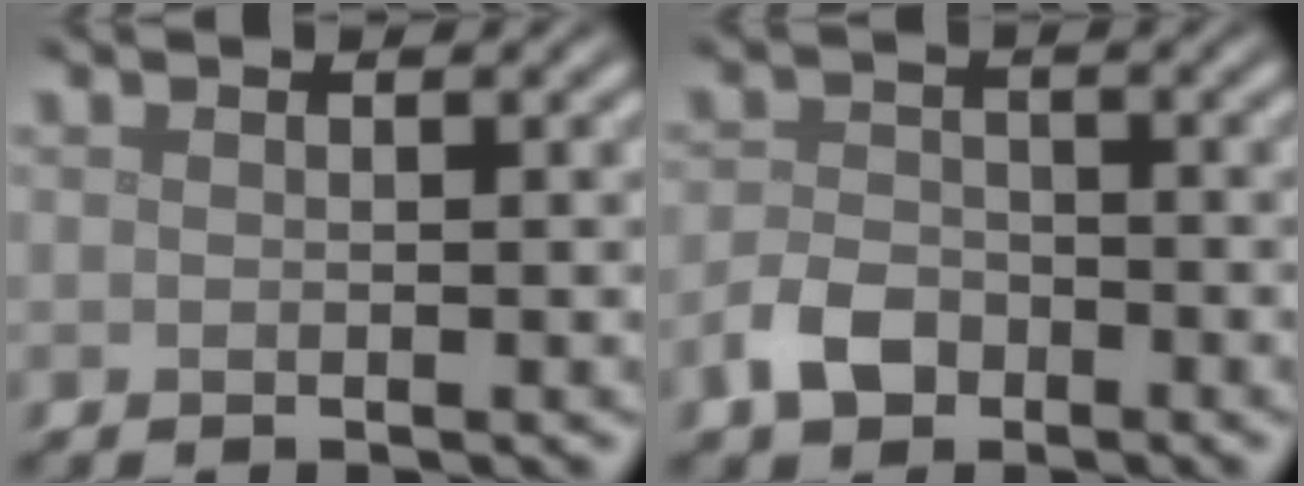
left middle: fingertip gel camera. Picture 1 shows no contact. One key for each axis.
{"total": 3.1, "fx": -1.9, "fy": 2.1, "fz": 1.4, "tx": -0.026, "ty": 0.002, "tz": -0.044}